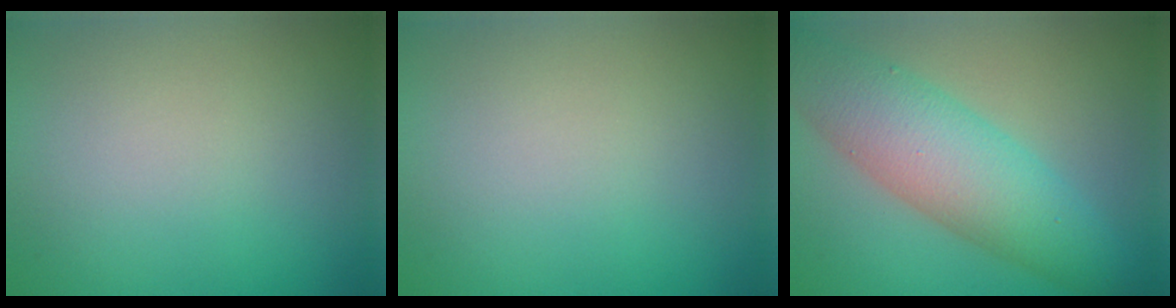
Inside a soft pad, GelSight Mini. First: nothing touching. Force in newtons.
{"total": 0.0}
{"total": 7.6, "press": 7.6, "slide": 0.1}